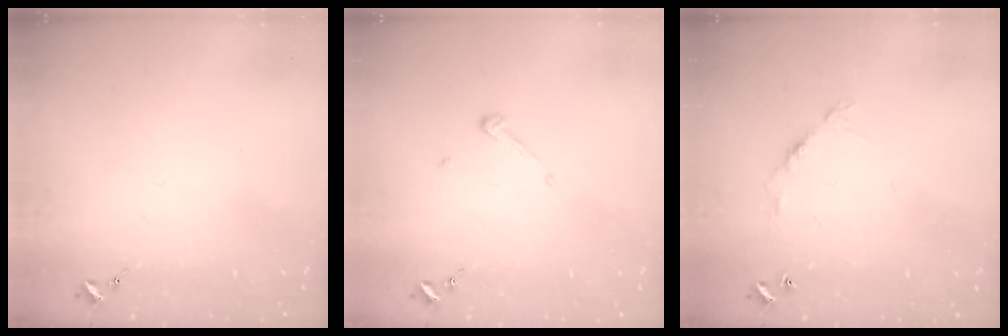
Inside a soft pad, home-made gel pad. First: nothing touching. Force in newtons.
{"total": 3.8, "press": 3.8, "slide": 0.3}
{"total": 6.1, "press": 6.1, "slide": 0.5}